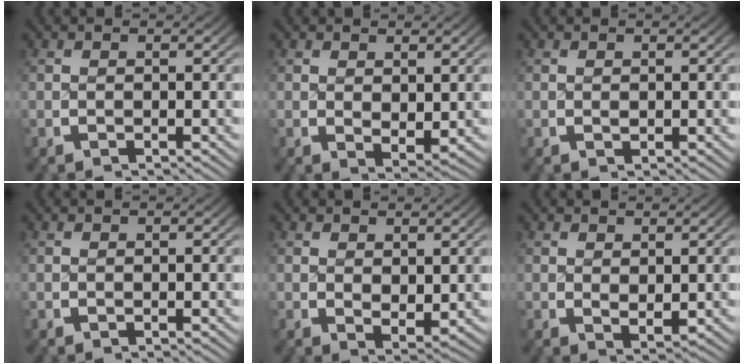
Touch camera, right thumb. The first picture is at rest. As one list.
[{"total": 1.9, "force": [0.8, 1.1, 1.4], "torque": [-0.020, -0.010, 0.021]}, {"total": 0.6, "force": [0.2, 0.3, 0.4], "torque": [-0.007, -0.004, 0.008]}, {"total": 0.0}, {"total": 2.0, "force": [0.8, 1.1, 1.5], "torque": [-0.022, -0.011, 0.021]}, {"total": 1.5, "force": [0.8, 0.7, 1.1], "torque": [-0.017, -0.008, 0.022]}]